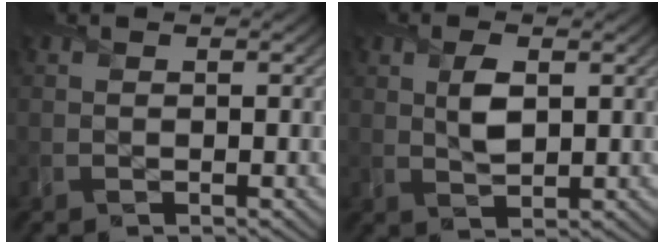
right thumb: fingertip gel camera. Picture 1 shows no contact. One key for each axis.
{"total": 3.4, "fx": 1.0, "fy": 1.8, "fz": 2.8, "tx": -0.059, "ty": -0.002, "tz": 0.022}